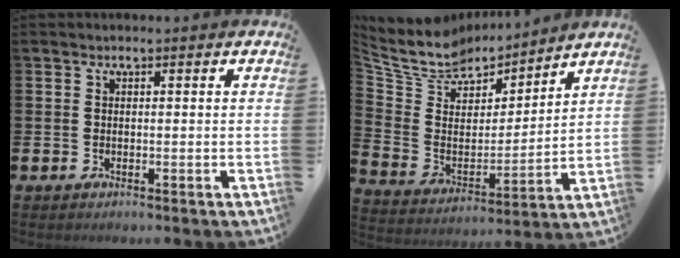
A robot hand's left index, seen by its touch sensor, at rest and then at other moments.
{"total": 8.5, "force": [7.9, 3.0, 0.6], "torque": [-0.069, -0.062, 0.139]}